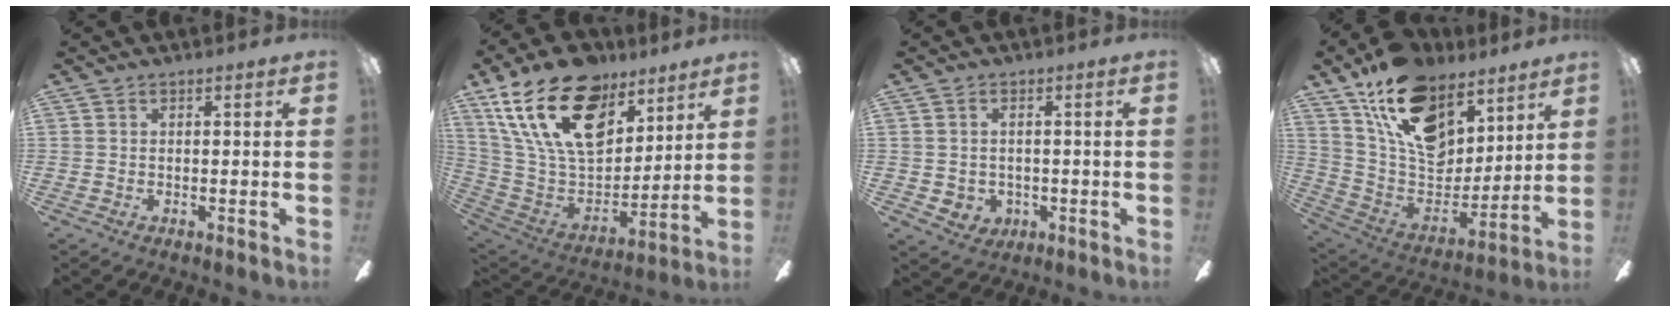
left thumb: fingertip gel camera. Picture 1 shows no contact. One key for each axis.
{"total": 26.3, "fx": 13.8, "fy": 15.4, "fz": 16.3, "tx": -0.302, "ty": -0.076, "tz": 0.246}
{"total": 3.2, "fx": 0.2, "fy": 3.1, "fz": 1.0, "tx": -0.017, "ty": 0.000, "tz": 0.004}
{"total": 20.1, "fx": 12.2, "fy": 12.1, "fz": 10.5, "tx": -0.185, "ty": -0.067, "tz": 0.228}